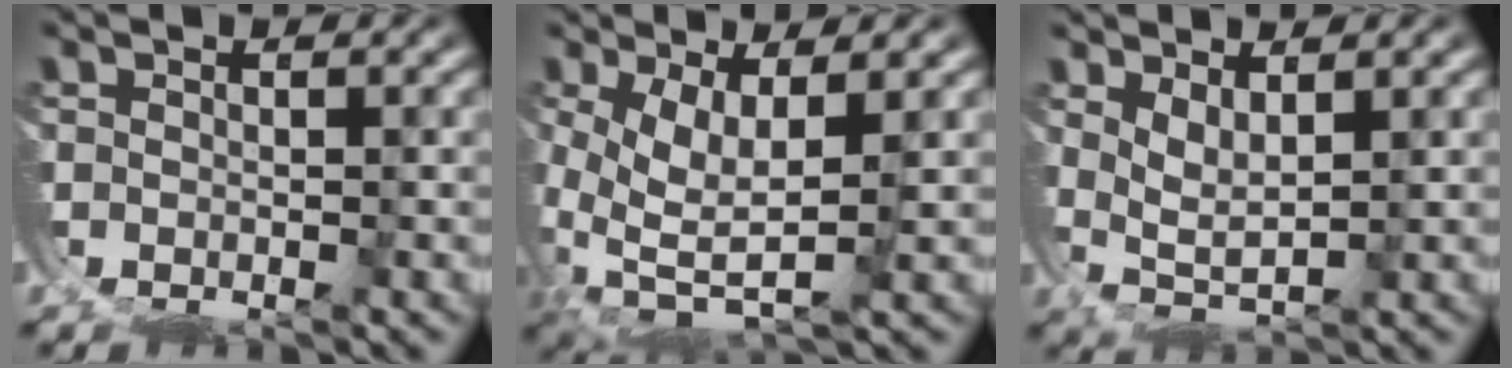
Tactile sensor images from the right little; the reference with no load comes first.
{"total": 9.0, "force": [-1.9, 6.6, 5.8], "torque": [-0.158, -0.061, -0.005]}
{"total": 5.8, "force": [0.7, 4.8, 3.1], "torque": [-0.085, -0.012, 0.008]}